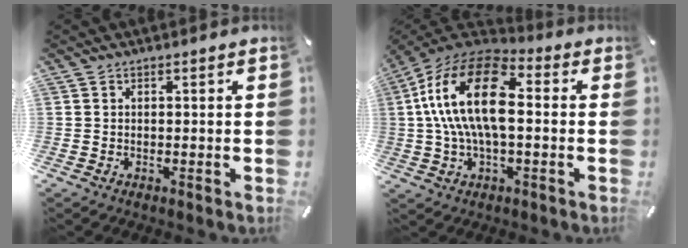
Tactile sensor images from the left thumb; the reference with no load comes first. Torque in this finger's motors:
{"motor_torque": [0.02, 2.33, 1.63, -1.14, 0.94]}